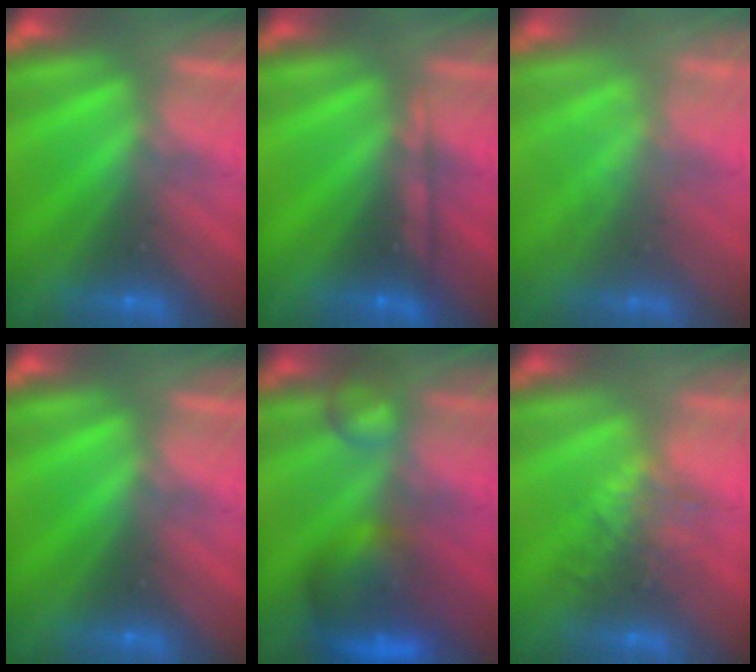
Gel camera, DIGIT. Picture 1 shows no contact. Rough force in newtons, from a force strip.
{"total": 2.2}
{"total": 2.0}
{"total": 0.0}
{"total": 6.6}
{"total": 3.9}